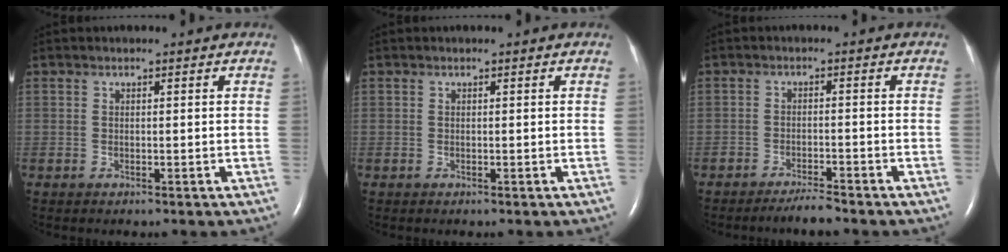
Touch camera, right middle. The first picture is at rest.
{"total": 0.0}
{"total": 2.9, "force": [-2.7, -0.1, 1.1], "torque": [-0.022, -0.010, -0.048]}